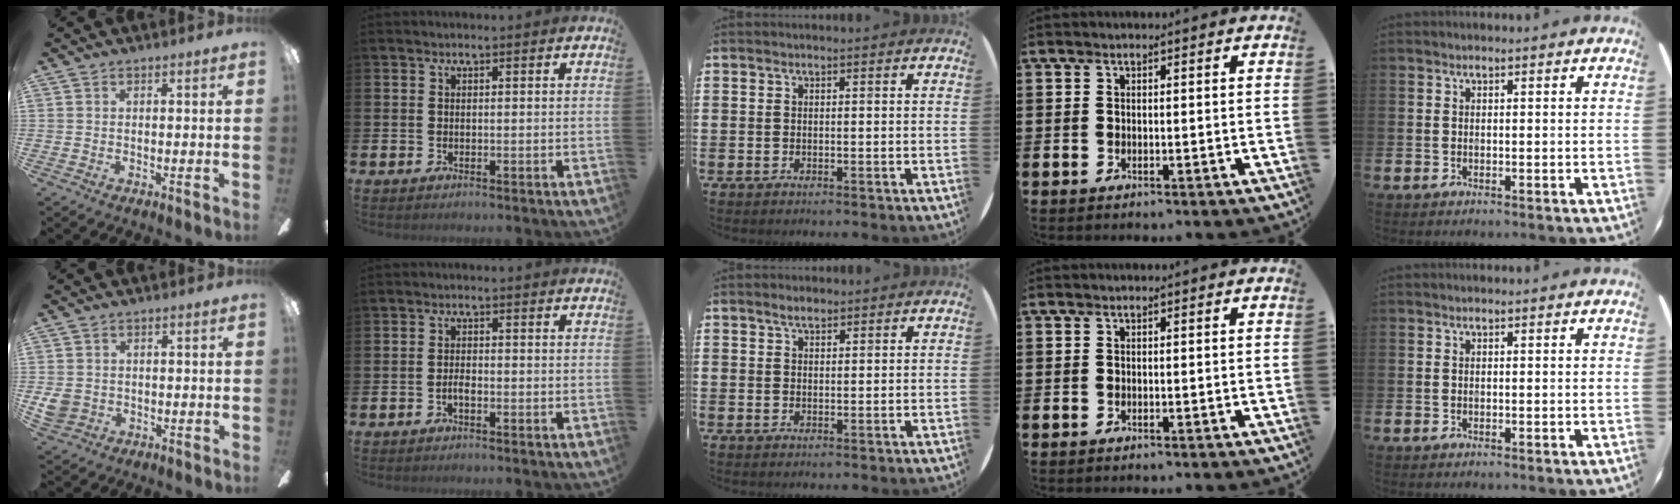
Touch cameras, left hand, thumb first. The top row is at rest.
{"thumb": {"total": 3.9, "force": [0.0, 3.6, 1.6], "torque": [-0.029, 0.004, 0.002]}, "index": {"total": 1.5, "force": [-0.6, 0.6, 1.2], "torque": [-0.024, 0.002, -0.013]}, "middle": {"total": 1.8, "force": [1.6, 0.6, 0.7], "torque": [-0.008, 0.001, 0.027]}}